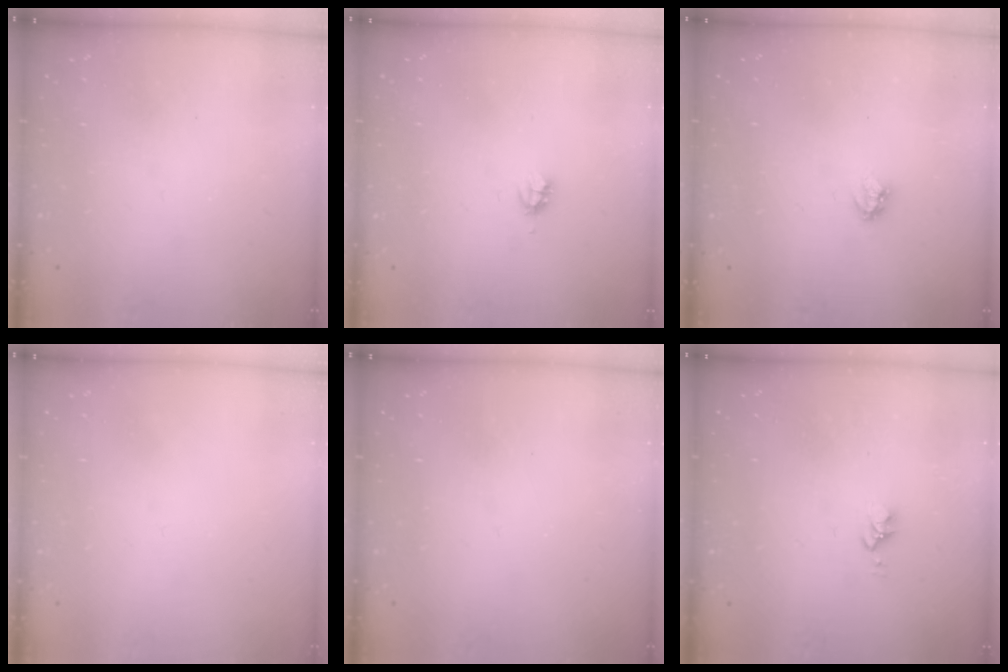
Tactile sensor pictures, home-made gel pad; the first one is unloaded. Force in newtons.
{"total": 2.2, "press": 2.2, "slide": 0.3}
{"total": 3.0, "press": 2.9, "slide": 0.4}
{"total": 0.0}
{"total": 0.0}
{"total": 2.8, "press": 2.8, "slide": 0.4}